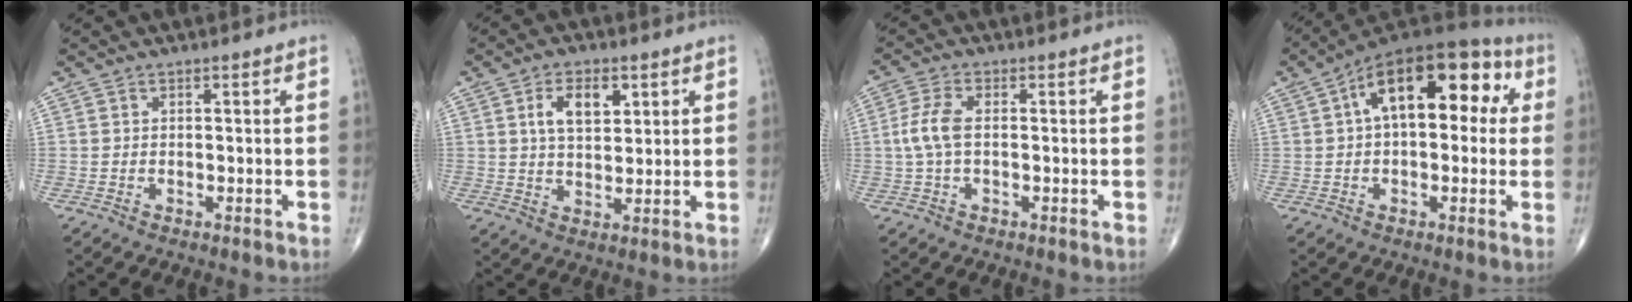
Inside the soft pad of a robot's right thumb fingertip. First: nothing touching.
{"total": 7.3, "force": [2.7, 4.1, 5.4], "torque": [-0.079, -0.009, 0.050]}
{"total": 5.1, "force": [0.0, 2.3, 4.5], "torque": [-0.118, 0.009, -0.004]}
{"total": 18.6, "force": [4.4, 9.5, 15.3], "torque": [-0.199, 0.039, 0.053]}